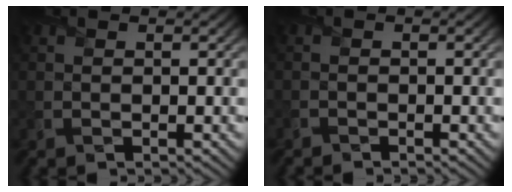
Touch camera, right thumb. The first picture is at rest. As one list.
[{"total": 1.1, "force": [-1.1, -0.1, -0.2], "torque": [0.004, -0.008, -0.025]}]